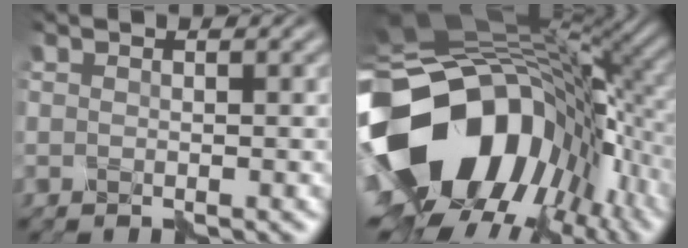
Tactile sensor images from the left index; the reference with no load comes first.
{"total": 19.6, "force": [-3.2, 14.3, 13.0], "torque": [-0.264, -0.032, -0.024]}